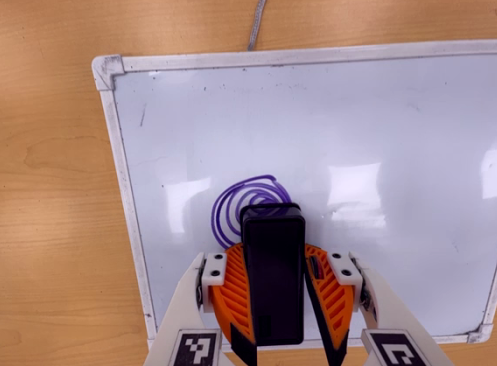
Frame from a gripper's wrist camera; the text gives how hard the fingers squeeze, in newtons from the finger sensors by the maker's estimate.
{"total": 13.9, "left": 15.5, "right": 12.2}